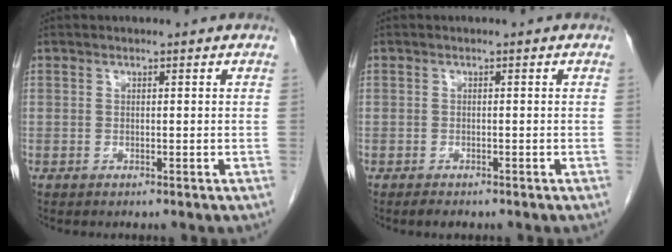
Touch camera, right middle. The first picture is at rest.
{"total": 1.3, "force": [-1.0, 0.5, 0.5], "torque": [-0.014, -0.002, -0.013]}